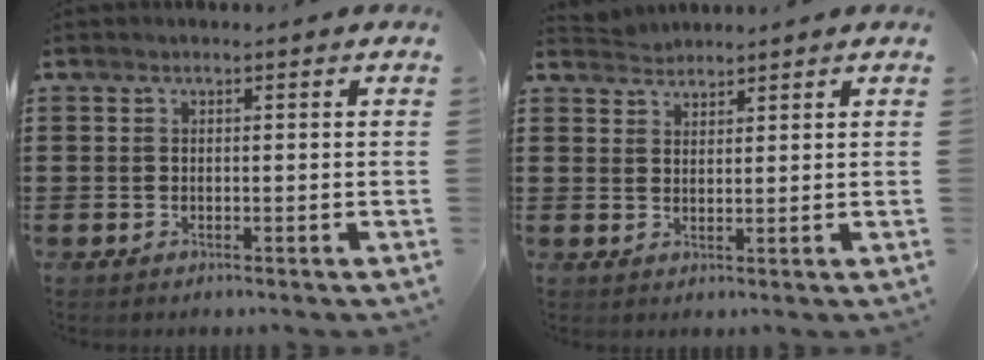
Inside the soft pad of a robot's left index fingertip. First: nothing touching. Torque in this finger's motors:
{"motor_torque": [-0.06, -0.04, -0.07, -0.07]}